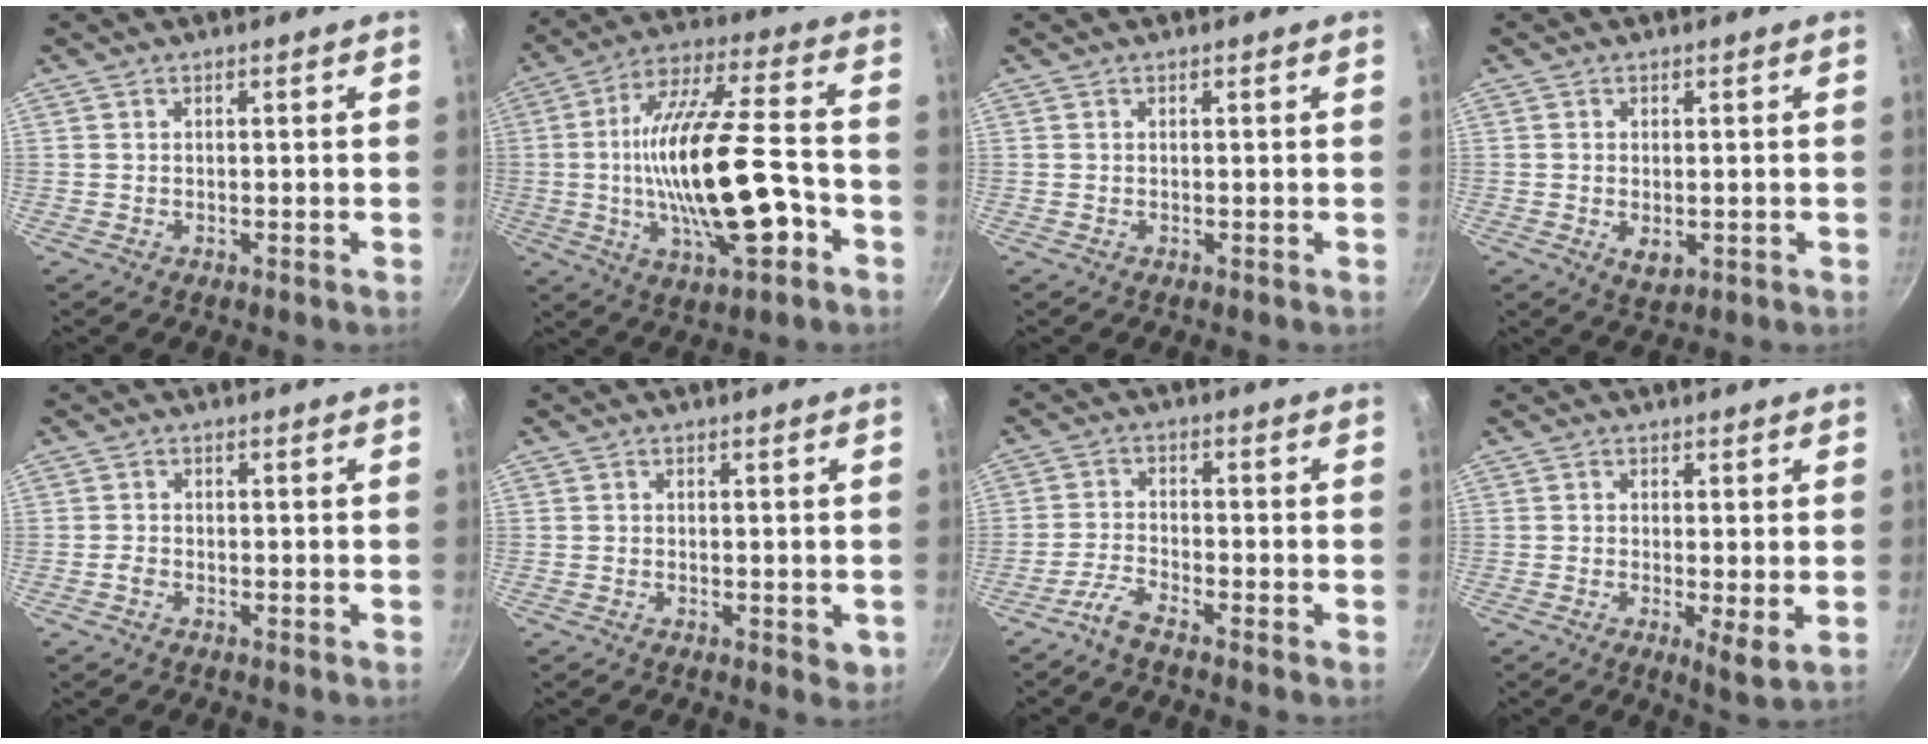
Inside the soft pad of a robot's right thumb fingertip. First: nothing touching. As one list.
[{"total": 21.9, "force": [-5.0, 7.5, 20.0], "torque": [-0.347, 0.027, -0.083]}, {"total": 0.0}, {"total": 3.4, "force": [-0.6, 2.1, 2.6], "torque": [-0.042, -0.010, -0.004]}, {"total": 1.0, "force": [-0.8, 0.6, 0.4], "torque": [-0.013, 0.005, -0.019]}, {"total": 2.4, "force": [-0.5, 1.5, 1.7], "torque": [-0.021, -0.005, -0.007]}, {"total": 3.5, "force": [-3.0, 0.3, 1.7], "torque": [-0.050, 0.021, -0.071]}, {"total": 4.4, "force": [-0.3, 1.2, 4.2], "torque": [-0.066, -0.019, -0.004]}]